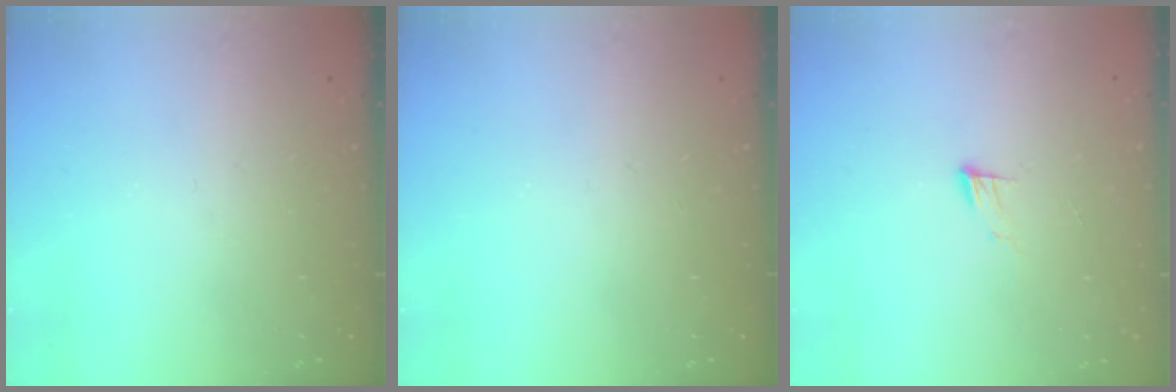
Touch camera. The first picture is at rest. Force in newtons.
{"total": 0.0}
{"total": 5.1, "press": 5.1, "slide": 0.5}